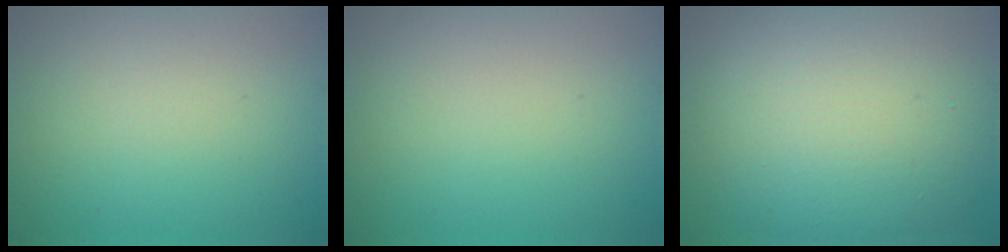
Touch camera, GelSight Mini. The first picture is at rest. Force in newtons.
{"total": 0.0}
{"total": 13.7, "press": 13.7, "slide": 0.8}